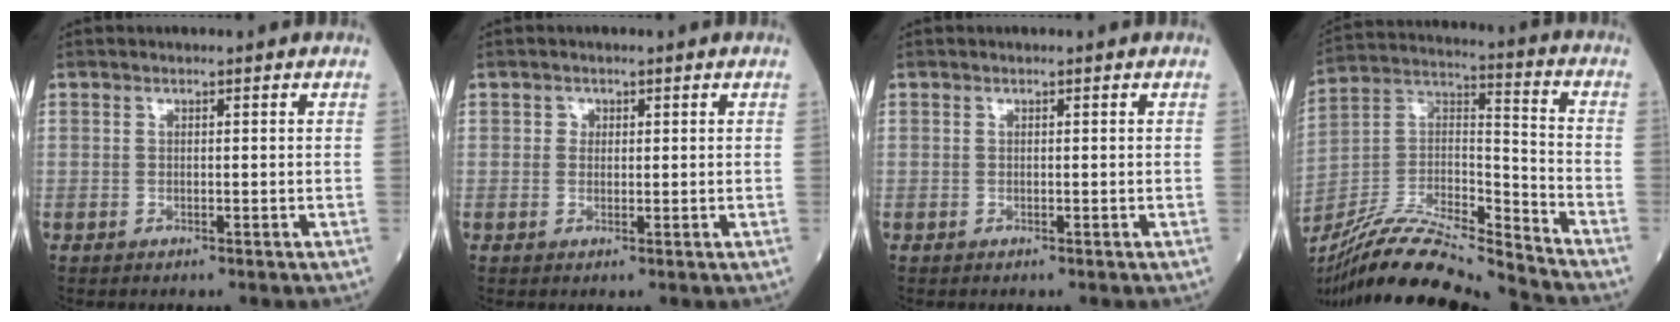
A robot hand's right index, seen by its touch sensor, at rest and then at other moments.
{"total": 1.0, "force": [0.3, 0.9, 0.3], "torque": [-0.002, -0.001, 0.004]}
{"total": 0.0}
{"total": 19.2, "force": [-18.0, 0.4, 6.8], "torque": [-0.138, 0.018, -0.326]}